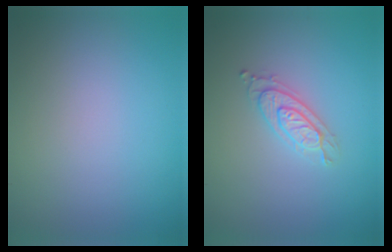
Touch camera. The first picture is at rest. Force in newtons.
{"total": 2.4, "press": 2.2, "slide": 0.9}